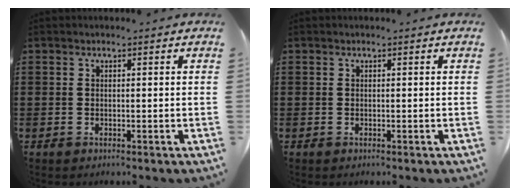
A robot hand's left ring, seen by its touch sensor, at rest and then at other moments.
{"total": 0.0}